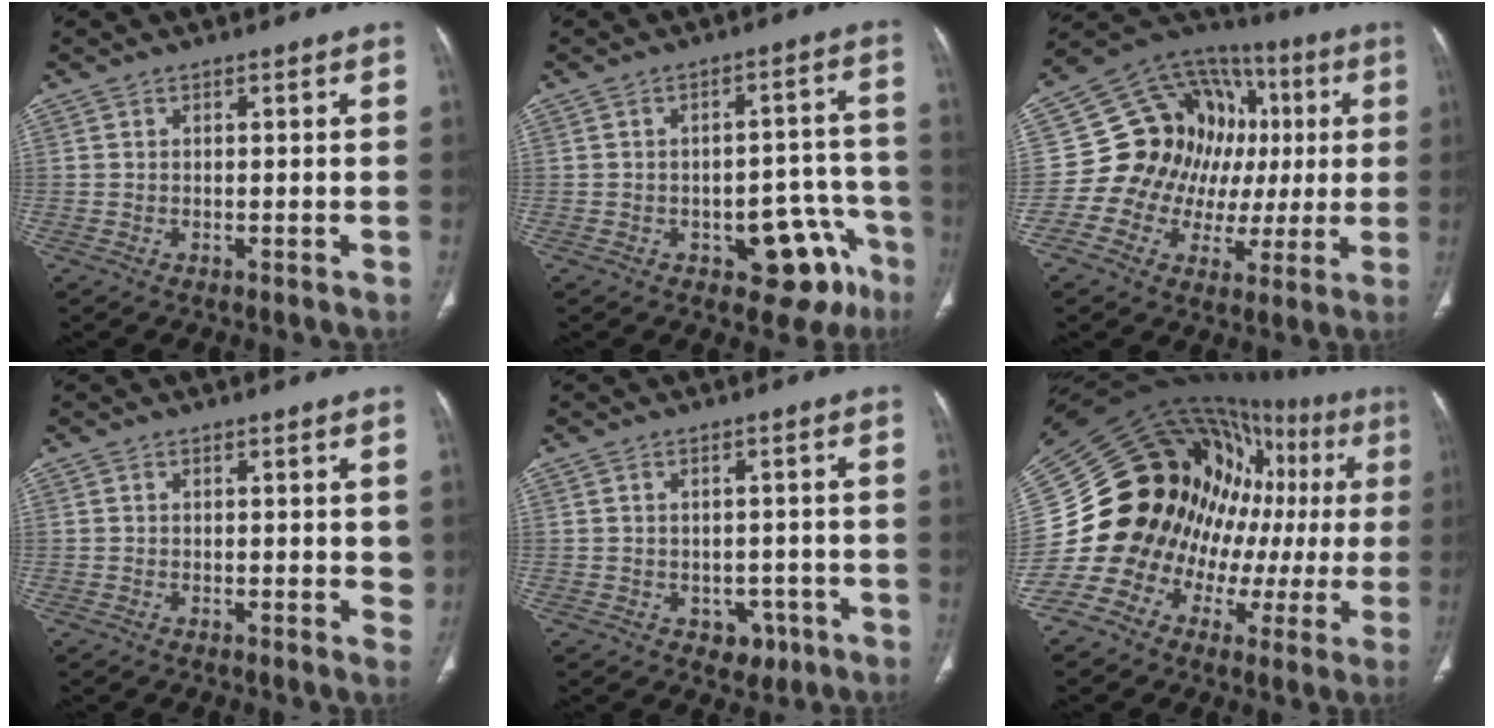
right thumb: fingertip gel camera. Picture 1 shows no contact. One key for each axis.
{"total": 12.3, "fx": -6.2, "fy": 6.6, "fz": 8.3, "tx": -0.053, "ty": 0.053, "tz": -0.072}
{"total": 20.3, "fx": 1.0, "fy": 16.9, "fz": 11.3, "tx": -0.102, "ty": 0.052, "tz": 0.023}
{"total": 3.1, "fx": 0.6, "fy": 1.5, "fz": 2.6, "tx": -0.017, "ty": -0.008, "tz": 0.004}
{"total": 4.2, "fx": -1.6, "fy": 3.4, "fz": 1.9, "tx": -0.001, "ty": 0.009, "tz": -0.011}
{"total": 27.3, "fx": 0.7, "fy": 18.8, "fz": 19.7, "tx": -0.269, "ty": 0.067, "tz": 0.011}